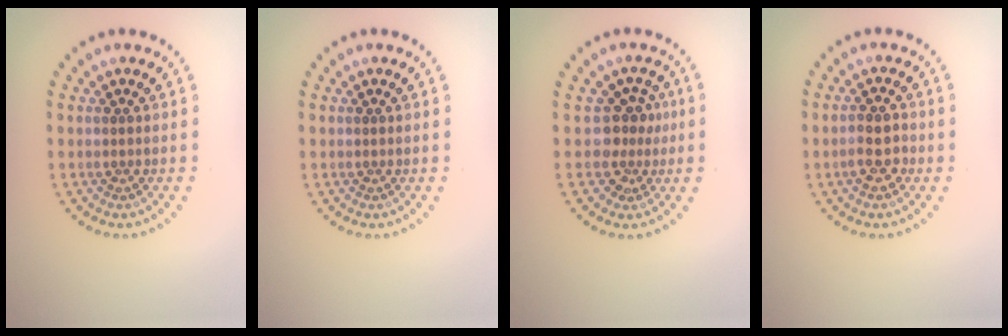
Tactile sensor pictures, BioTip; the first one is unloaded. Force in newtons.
{"total": 0.0}
{"total": 2.6, "press": 2.0, "slide": 1.8}
{"total": 2.4, "press": 2.3, "slide": 0.7}